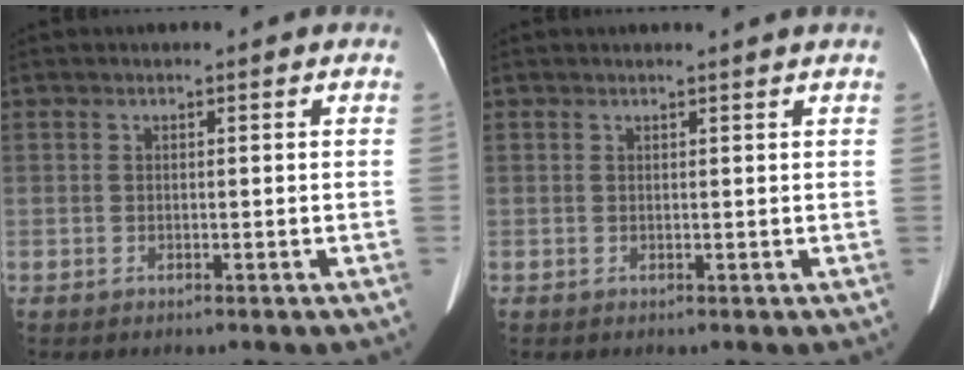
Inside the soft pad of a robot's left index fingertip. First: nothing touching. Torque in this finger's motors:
{"motor_torque": [0.01, -0.36, 0.00, -0.01]}